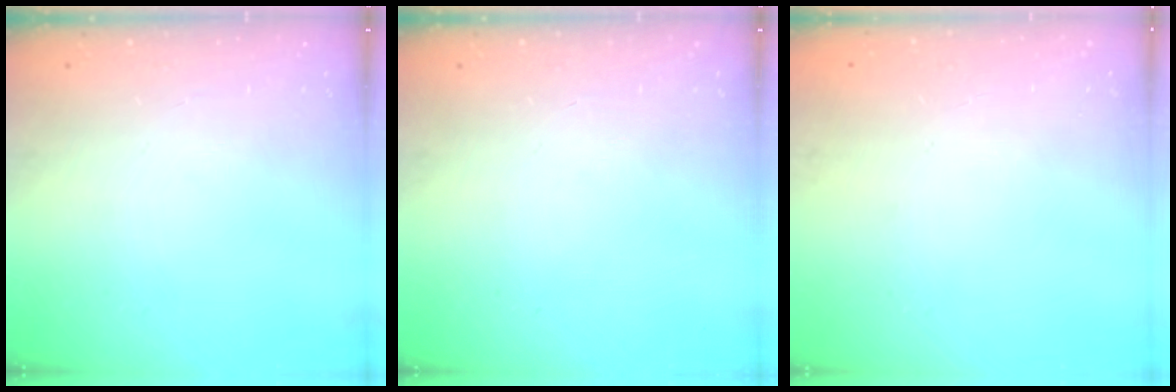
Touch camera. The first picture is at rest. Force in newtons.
{"total": 0.0}
{"total": 0.0}